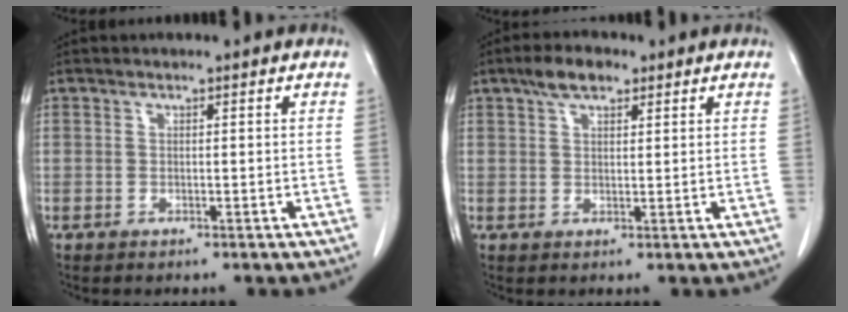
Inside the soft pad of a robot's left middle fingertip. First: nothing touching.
{"total": 4.2, "force": [2.7, 1.9, 2.6], "torque": [-0.052, 0.013, 0.050]}